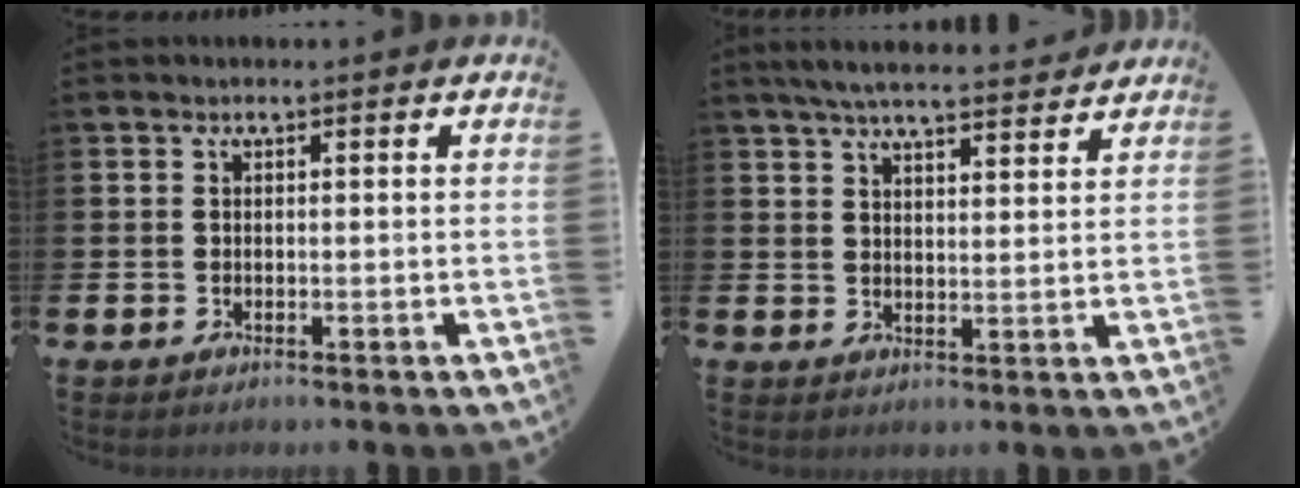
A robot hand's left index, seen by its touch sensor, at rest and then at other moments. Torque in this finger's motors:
{"motor_torque": [0.95, -1.18, 0.48, 0.08]}